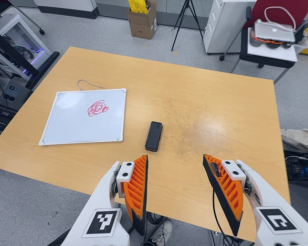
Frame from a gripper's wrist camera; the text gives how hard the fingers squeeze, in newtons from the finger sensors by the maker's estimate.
{"total": 0.0}